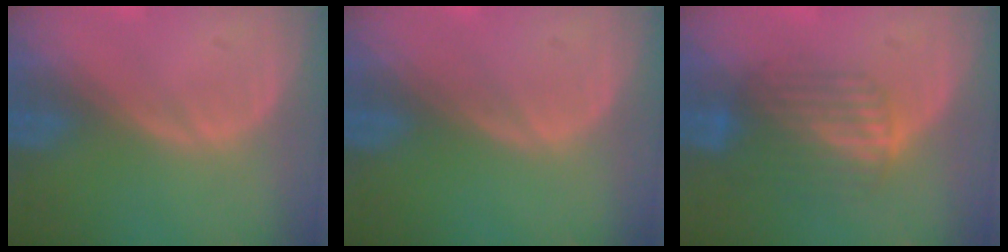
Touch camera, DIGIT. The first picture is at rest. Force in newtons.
{"total": 0.0}
{"total": 7.1, "press": 6.0, "slide": 3.9}